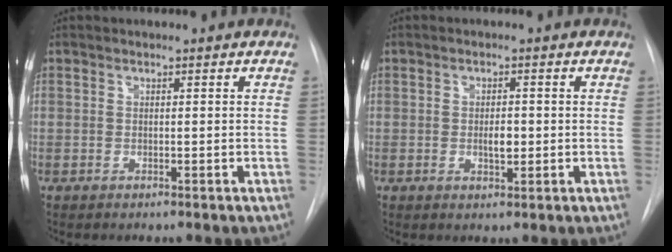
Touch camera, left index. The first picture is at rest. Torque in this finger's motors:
{"motor_torque": [0.52, 0.03, 0.08, 0.06]}